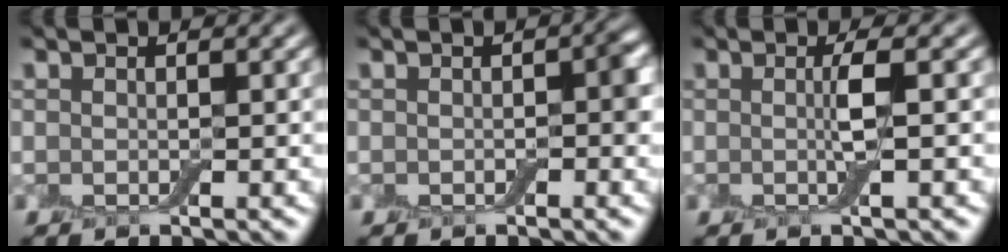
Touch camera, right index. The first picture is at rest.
{"total": 1.4, "force": [-0.3, 0.7, 1.2], "torque": [-0.017, 0.001, -0.006]}
{"total": 1.4, "force": [-0.2, -0.5, 1.3], "torque": [-0.031, 0.003, -0.006]}